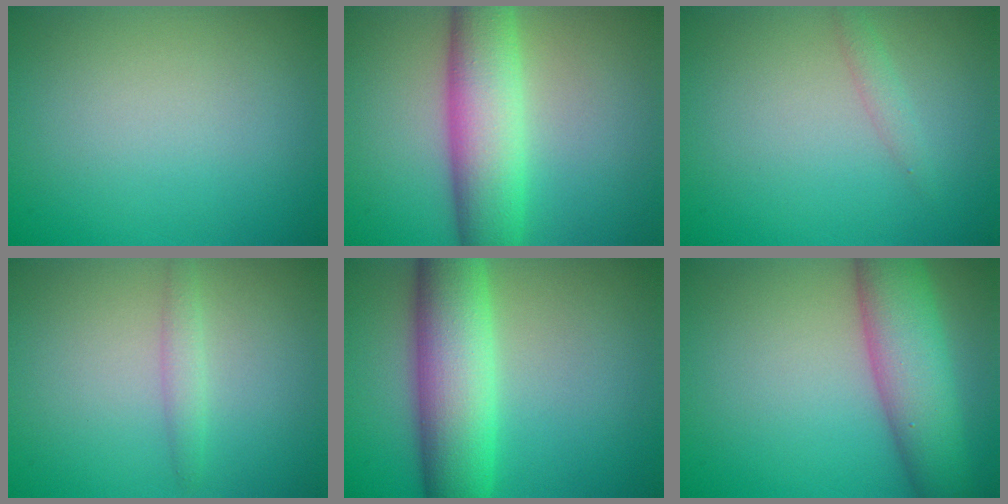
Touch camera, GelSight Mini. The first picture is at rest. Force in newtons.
{"total": 8.0, "press": 8.0, "slide": 0.2}
{"total": 1.1, "press": 1.1, "slide": 0.1}
{"total": 1.3, "press": 1.3, "slide": 0.1}
{"total": 9.0, "press": 9.0, "slide": 0.2}
{"total": 7.3, "press": 7.3, "slide": 0.2}